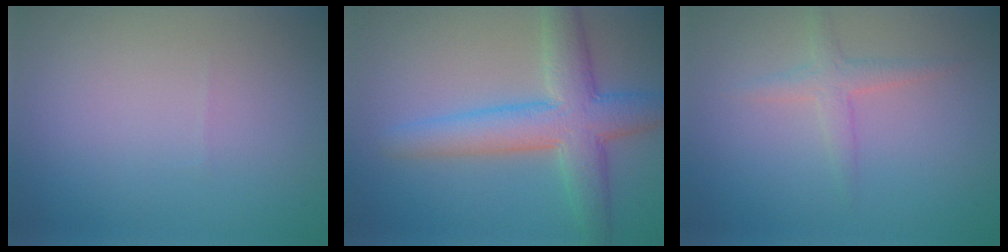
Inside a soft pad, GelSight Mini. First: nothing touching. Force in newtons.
{"total": 6.5, "press": 6.5, "slide": 0.1}
{"total": 1.9, "press": 1.9, "slide": 0.1}